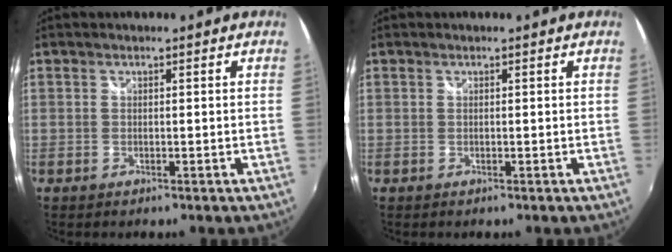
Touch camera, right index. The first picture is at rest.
{"total": 0.0}